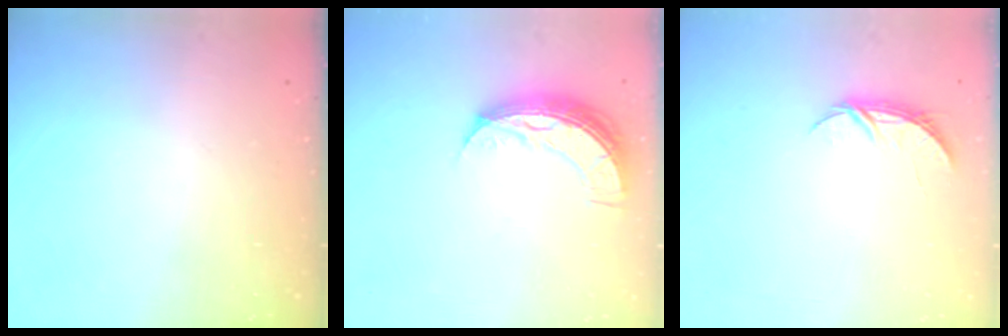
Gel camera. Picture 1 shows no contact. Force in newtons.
{"total": 9.8, "press": 9.8, "slide": 0.7}
{"total": 5.1, "press": 5.1, "slide": 0.6}